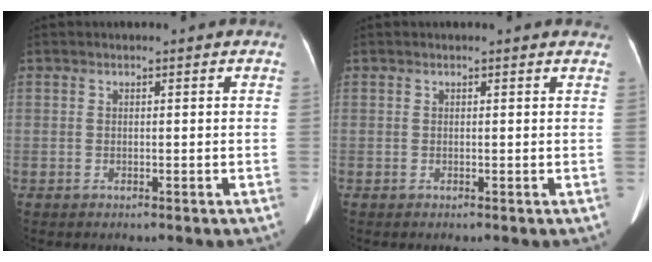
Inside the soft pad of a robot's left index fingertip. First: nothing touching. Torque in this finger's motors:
{"motor_torque": [-0.20, -0.16, -0.07, -0.01]}